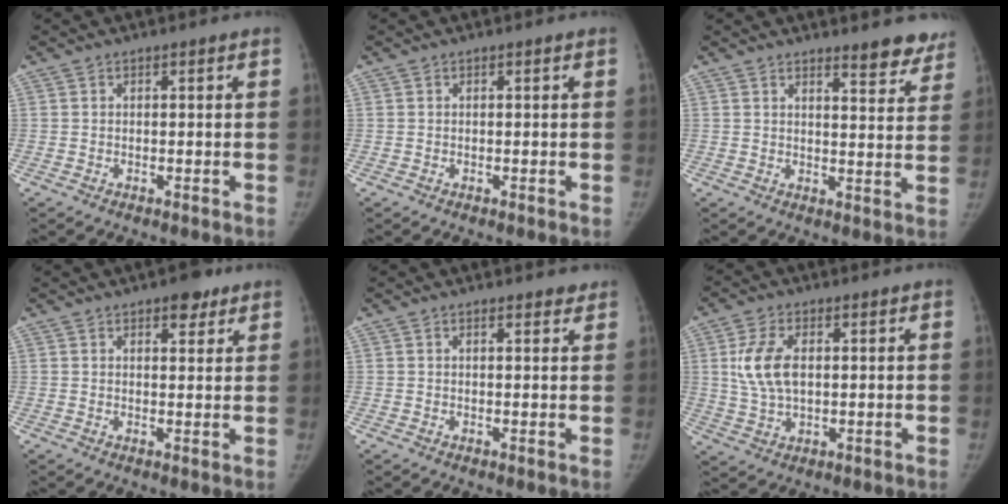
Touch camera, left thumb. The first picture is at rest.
{"total": 0.0}
{"total": 6.9, "force": [5.8, 1.8, 3.1], "torque": [-0.012, -0.042, 0.066]}
{"total": 4.7, "force": [3.0, 2.2, 2.8], "torque": [-0.019, -0.014, 0.039]}
{"total": 2.2, "force": [1.8, 0.8, 0.9], "torque": [0.000, -0.006, 0.020]}
{"total": 8.6, "force": [1.6, 4.9, 6.9], "torque": [-0.144, -0.004, 0.036]}